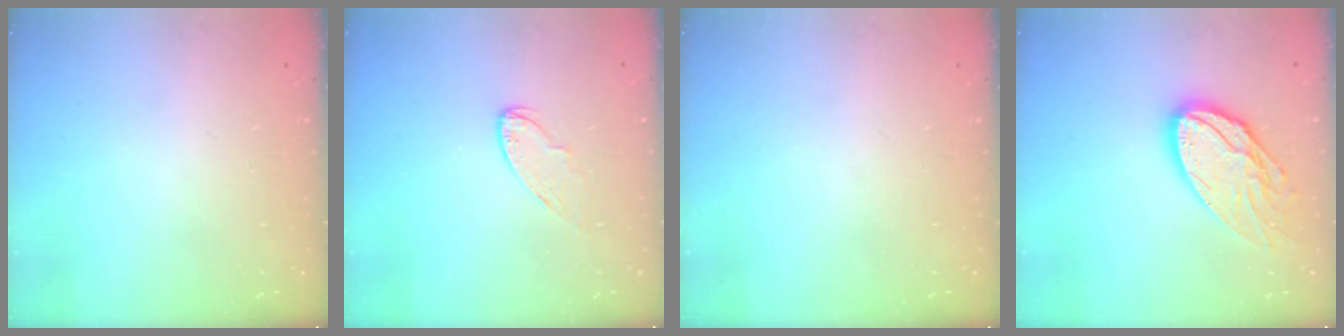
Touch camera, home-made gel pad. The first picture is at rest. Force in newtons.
{"total": 5.6, "press": 5.6, "slide": 0.6}
{"total": 0.0}
{"total": 16.0, "press": 16.0, "slide": 1.6}